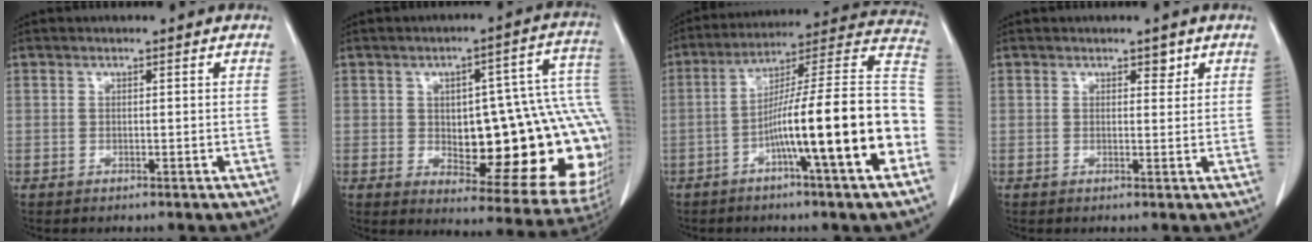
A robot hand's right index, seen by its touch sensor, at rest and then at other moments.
{"total": 24.3, "force": [-1.4, 7.0, 23.2], "torque": [-0.220, 0.033, 0.009]}
{"total": 20.6, "force": [-6.3, -0.1, 19.6], "torque": [-0.252, 0.018, -0.105]}
{"total": 1.5, "force": [1.0, 0.8, 0.8], "torque": [-0.005, -0.004, 0.011]}